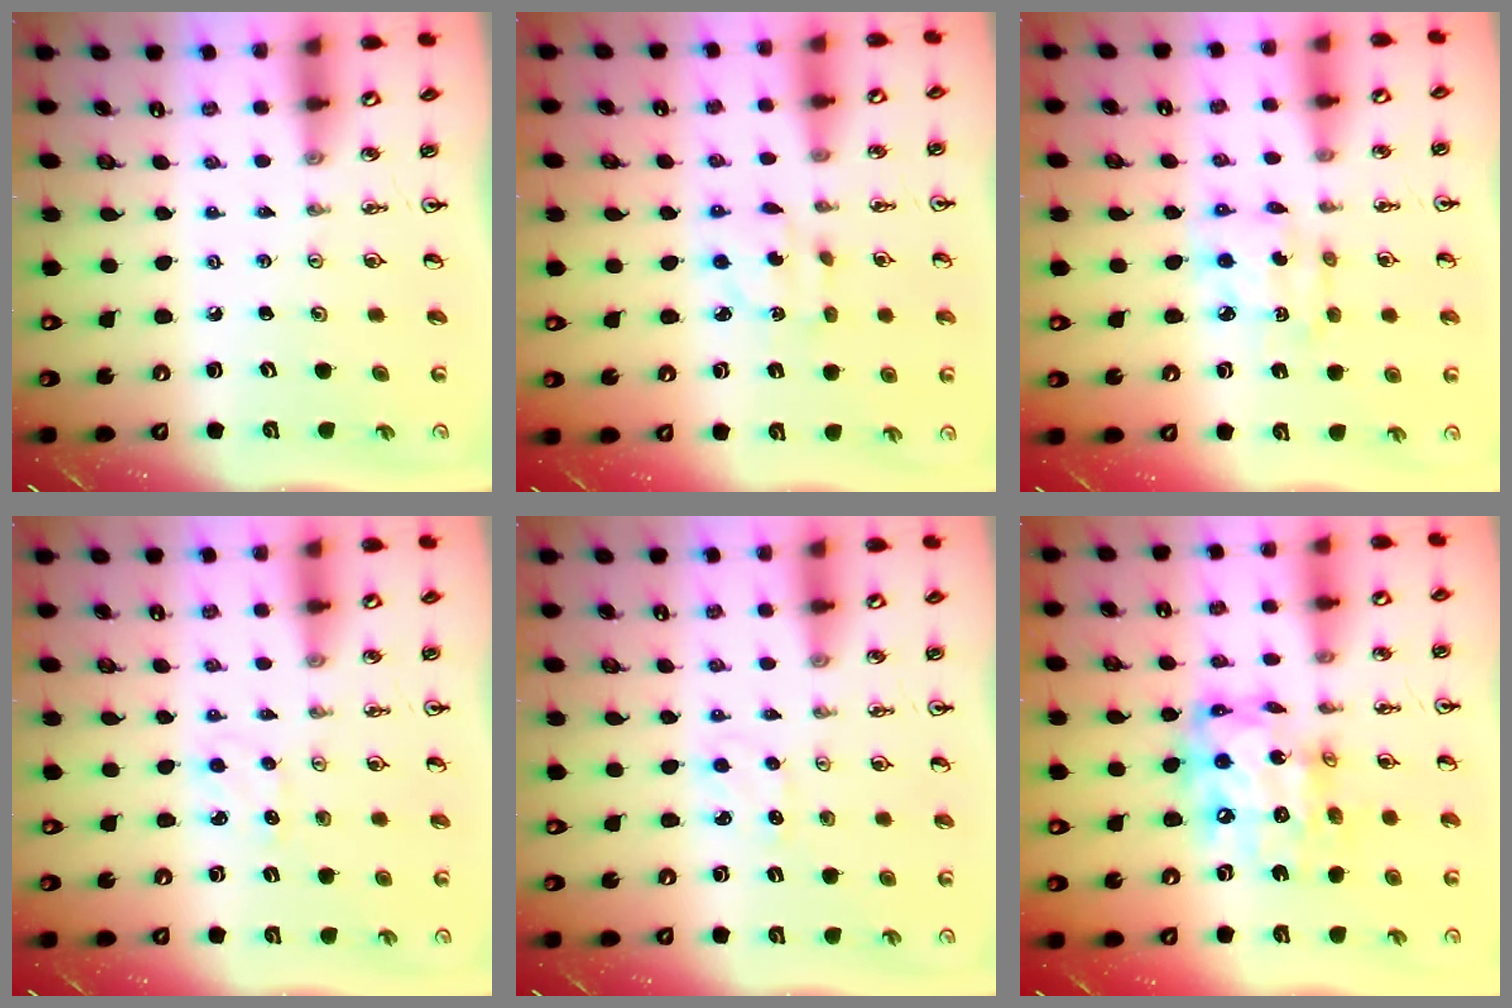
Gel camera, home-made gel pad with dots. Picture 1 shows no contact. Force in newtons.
{"total": 4.0, "press": 4.0, "slide": 0.1}
{"total": 6.6, "press": 6.6, "slide": 0.4}
{"total": 4.2, "press": 4.2, "slide": 0.5}
{"total": 4.2, "press": 4.2, "slide": 0.5}
{"total": 14.9, "press": 14.9, "slide": 1.2}